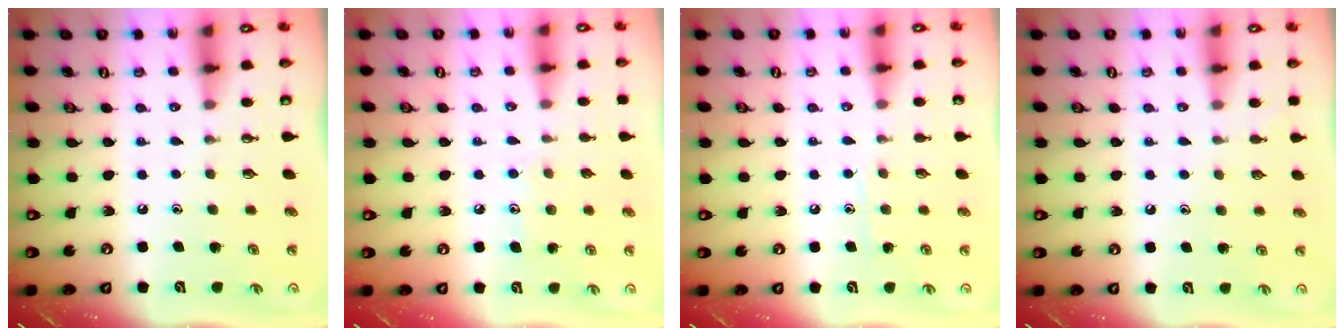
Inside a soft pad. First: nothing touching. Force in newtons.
{"total": 7.0, "press": 7.0, "slide": 0.6}
{"total": 5.6, "press": 5.6, "slide": 0.4}
{"total": 2.9, "press": 2.9, "slide": 0.4}